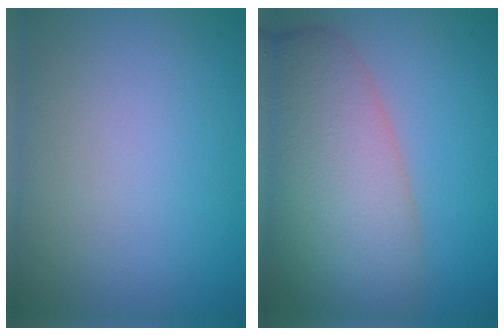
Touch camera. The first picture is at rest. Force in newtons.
{"total": 11.3, "press": 11.3, "slide": 0.8}